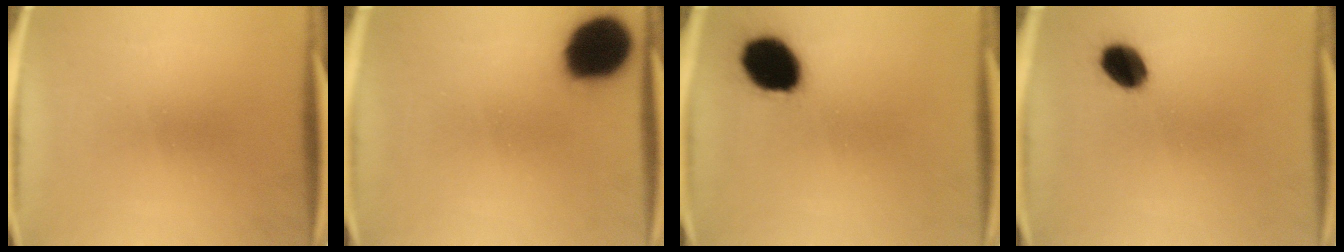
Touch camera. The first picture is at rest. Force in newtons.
{"total": 18.4}
{"total": 14.2}
{"total": 7.1}